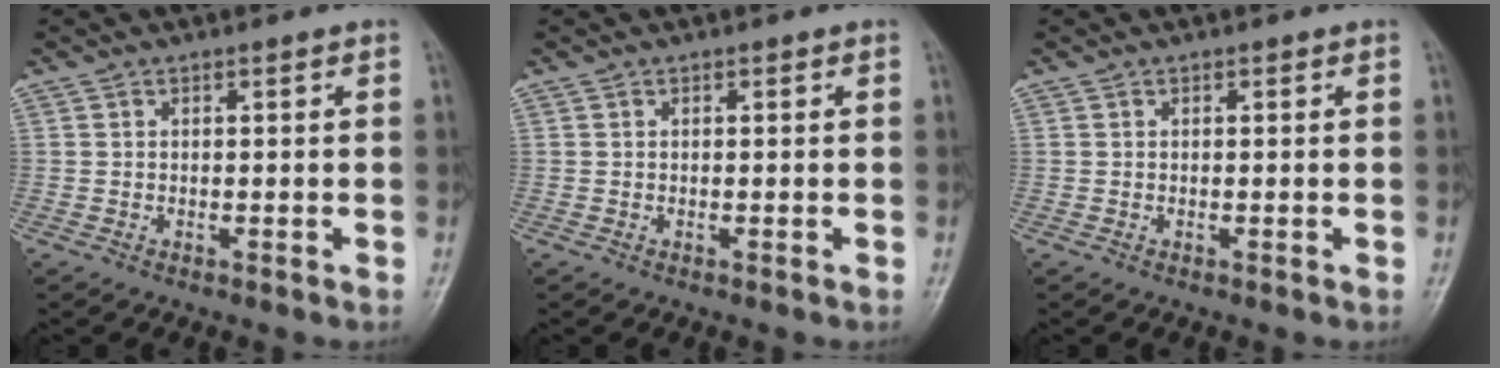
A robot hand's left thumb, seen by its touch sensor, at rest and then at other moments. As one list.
[{"total": 0.0}, {"total": 0.0}]